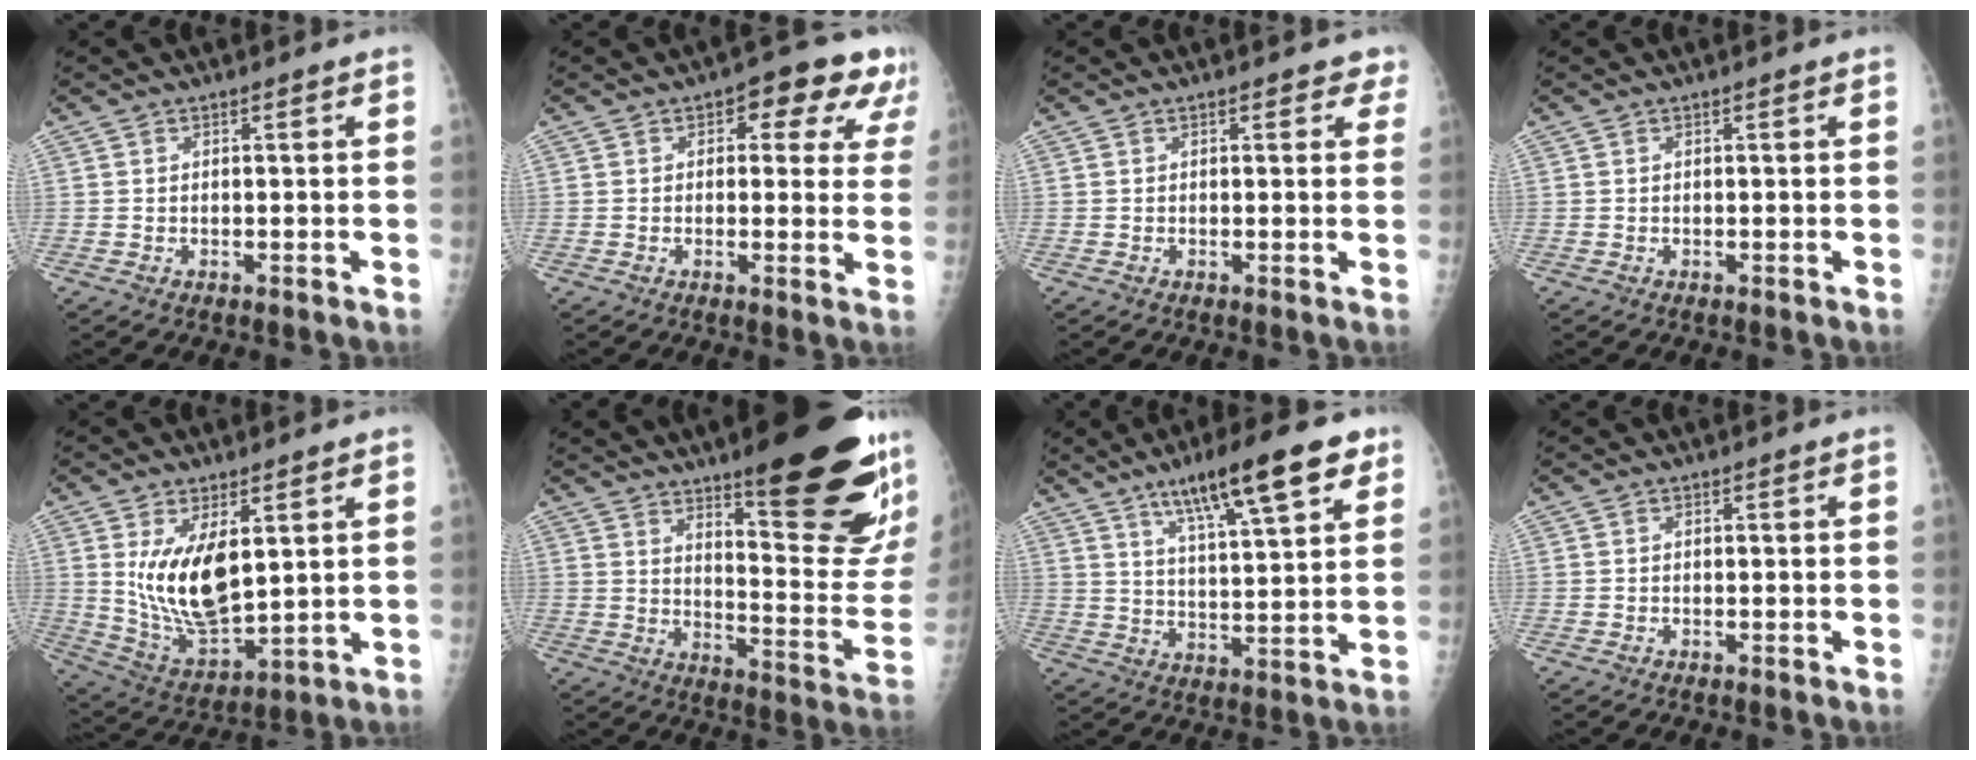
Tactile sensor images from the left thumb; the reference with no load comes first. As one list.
[{"total": 10.0, "force": [4.7, 5.3, 7.1], "torque": [-0.029, -0.004, 0.048]}, {"total": 2.9, "force": [1.9, 1.5, 1.6], "torque": [0.007, -0.002, 0.016]}, {"total": 0.0}, {"total": 13.4, "force": [3.4, 6.3, 11.3], "torque": [-0.190, -0.030, 0.085]}, {"total": 25.7, "force": [15.4, 5.5, 19.8], "torque": [-0.232, -0.091, 0.222]}, {"total": 16.3, "force": [9.4, 3.8, 12.7], "torque": [-0.177, -0.032, 0.149]}, {"total": 0.0}]